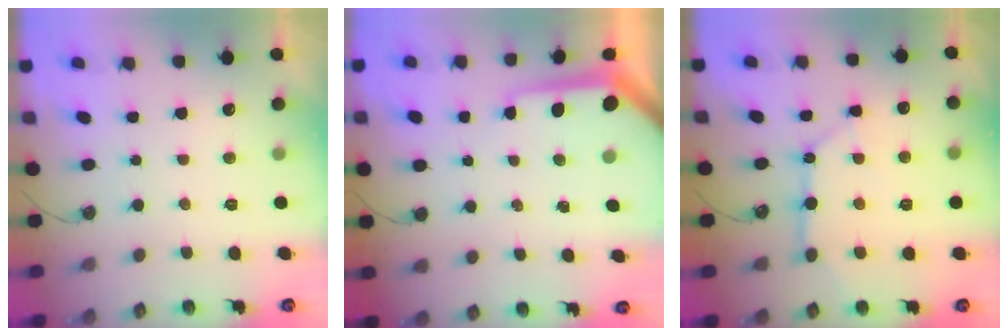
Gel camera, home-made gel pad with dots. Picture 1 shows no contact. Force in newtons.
{"total": 8.3, "press": 8.3, "slide": 0.7}
{"total": 11.5, "press": 11.4, "slide": 1.4}